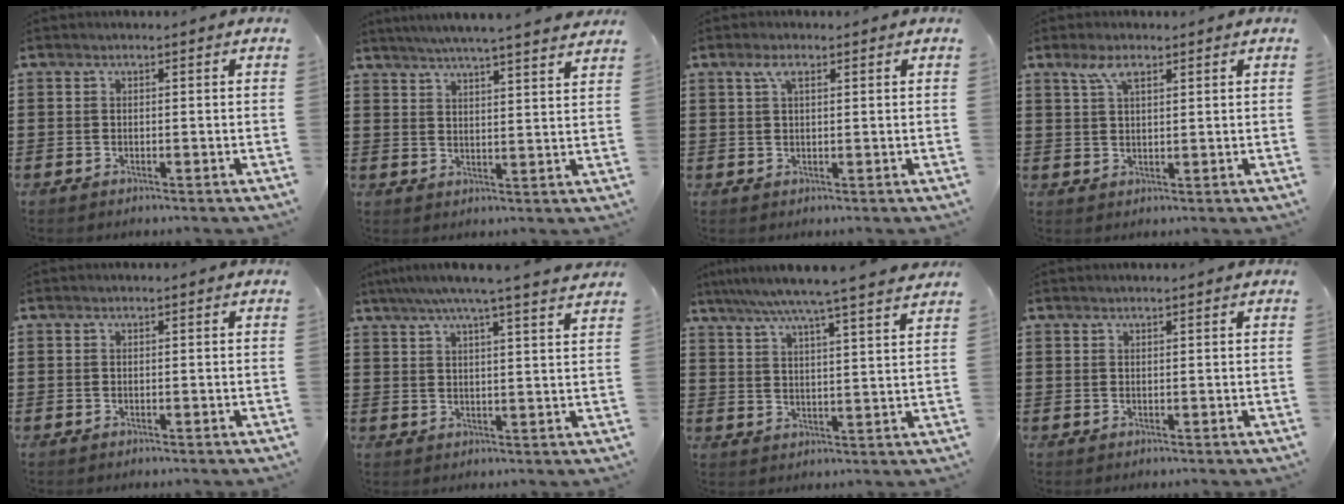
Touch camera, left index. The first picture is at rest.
{"total": 4.6, "force": [4.3, -0.6, 1.5], "torque": [-0.045, -0.019, 0.074]}
{"total": 2.9, "force": [1.4, 1.0, 2.3], "torque": [-0.052, 0.006, 0.023]}
{"total": 3.9, "force": [2.3, 1.4, 2.8], "torque": [-0.064, 0.006, 0.040]}
{"total": 0.0}
{"total": 5.3, "force": [4.4, -0.6, 2.9], "torque": [-0.071, -0.016, 0.075]}
{"total": 6.7, "force": [5.7, -1.0, 3.3], "torque": [-0.083, -0.029, 0.097]}
{"total": 0.5, "force": [0.4, 0.0, 0.3], "torque": [-0.006, 0.000, 0.008]}